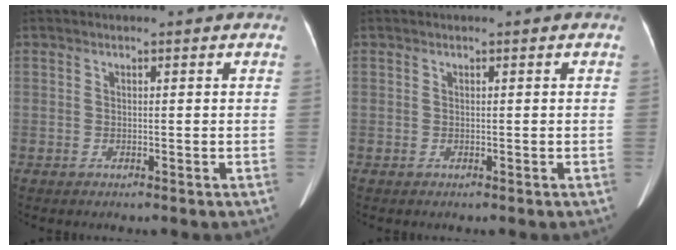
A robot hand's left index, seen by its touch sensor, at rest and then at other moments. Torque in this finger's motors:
{"motor_torque": [-0.97, 1.17, -0.15, 0.00]}